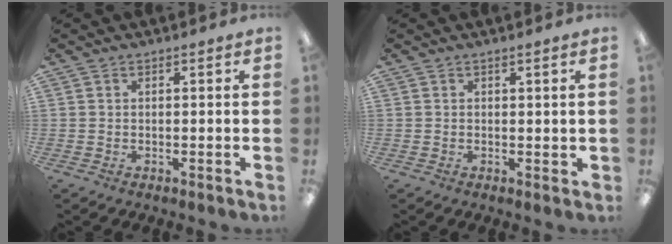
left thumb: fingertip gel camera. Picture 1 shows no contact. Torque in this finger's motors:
{"motor_torque": [0.01, 0.19, 0.46, -0.05, 0.00]}